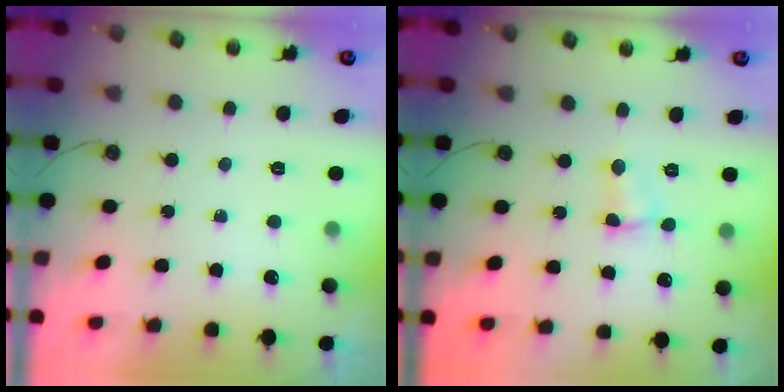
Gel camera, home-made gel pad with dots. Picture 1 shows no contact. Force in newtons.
{"total": 3.9, "press": 3.8, "slide": 0.6}